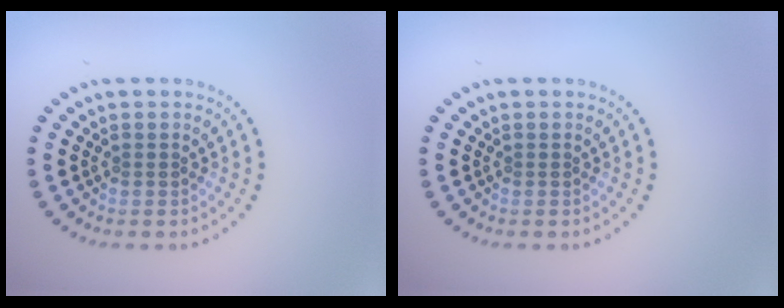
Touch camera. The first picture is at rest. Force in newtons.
{"total": 0.0}